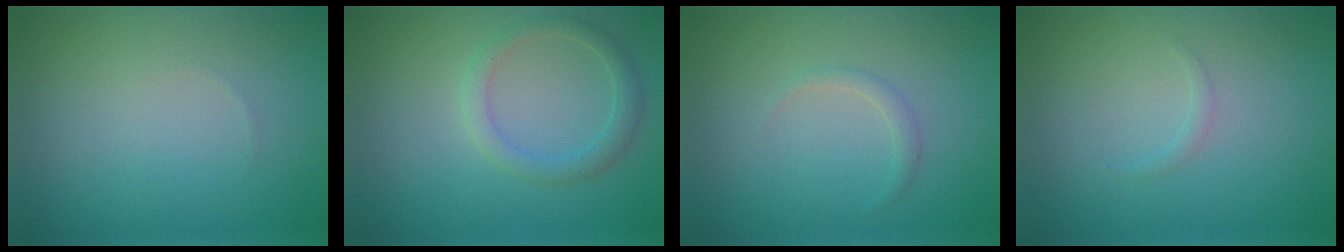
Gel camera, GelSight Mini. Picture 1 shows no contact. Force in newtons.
{"total": 2.1, "press": 2.1, "slide": 0.3}
{"total": 0.9, "press": 0.9, "slide": 0.1}
{"total": 0.6, "press": 0.6, "slide": 0.1}